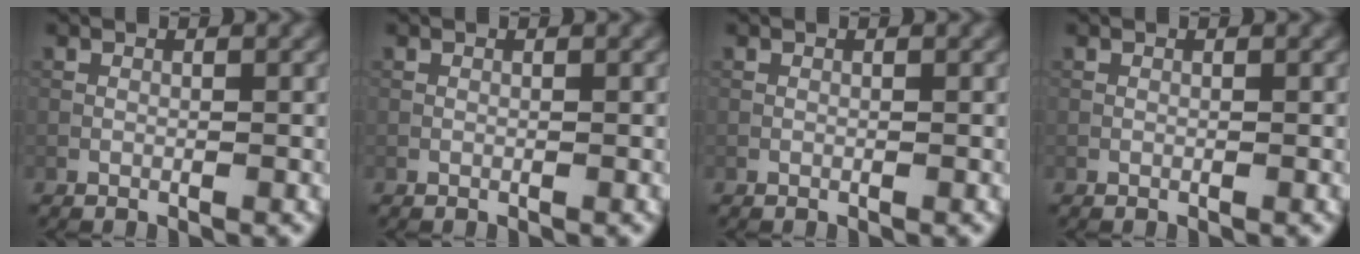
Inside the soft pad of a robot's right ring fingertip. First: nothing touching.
{"total": 0.0}
{"total": 0.0}
{"total": 0.0}